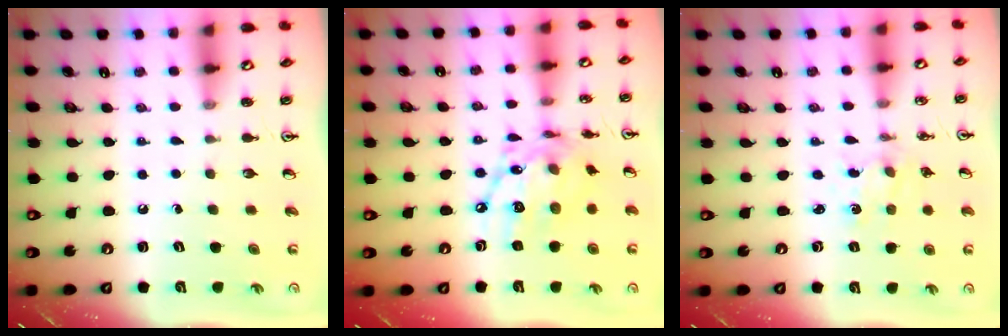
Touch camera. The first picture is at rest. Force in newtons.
{"total": 15.5, "press": 15.5, "slide": 1.2}
{"total": 0.7, "press": 0.7, "slide": 0.1}